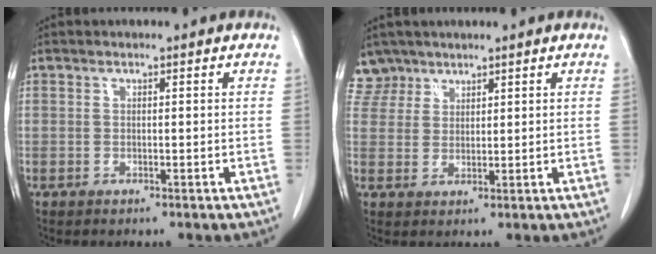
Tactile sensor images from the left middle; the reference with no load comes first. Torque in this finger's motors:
{"motor_torque": [0.18, -0.30, -0.02, -0.03]}